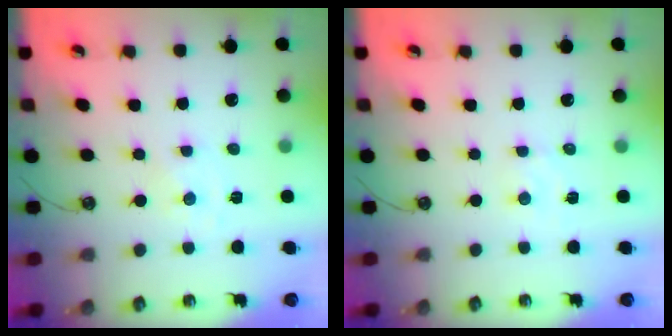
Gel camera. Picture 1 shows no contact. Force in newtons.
{"total": 1.7, "press": 1.6, "slide": 0.3}